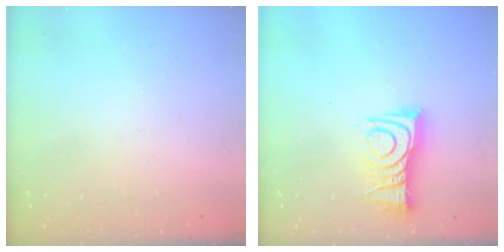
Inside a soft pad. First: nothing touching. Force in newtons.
{"total": 11.4, "press": 11.4, "slide": 0.6}